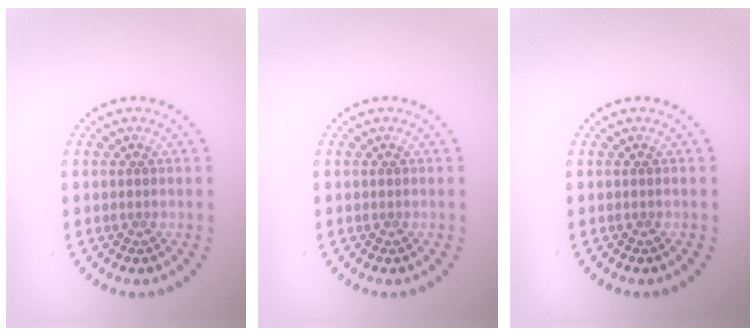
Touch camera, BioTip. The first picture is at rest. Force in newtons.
{"total": 0.0}
{"total": 0.0}